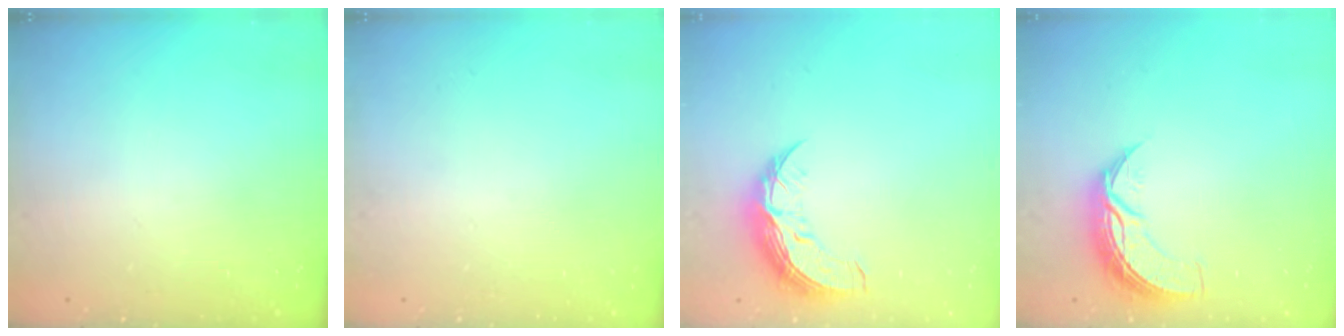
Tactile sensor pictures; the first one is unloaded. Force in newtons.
{"total": 0.0}
{"total": 9.7, "press": 9.7, "slide": 0.6}
{"total": 8.2, "press": 8.2, "slide": 0.0}